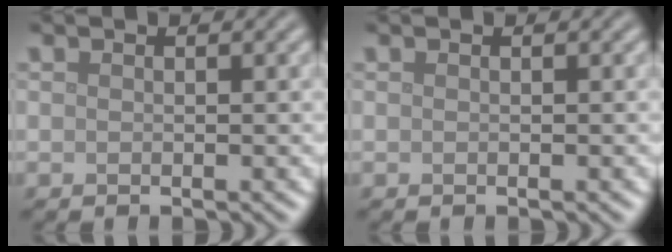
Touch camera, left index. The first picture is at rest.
{"total": 0.0}